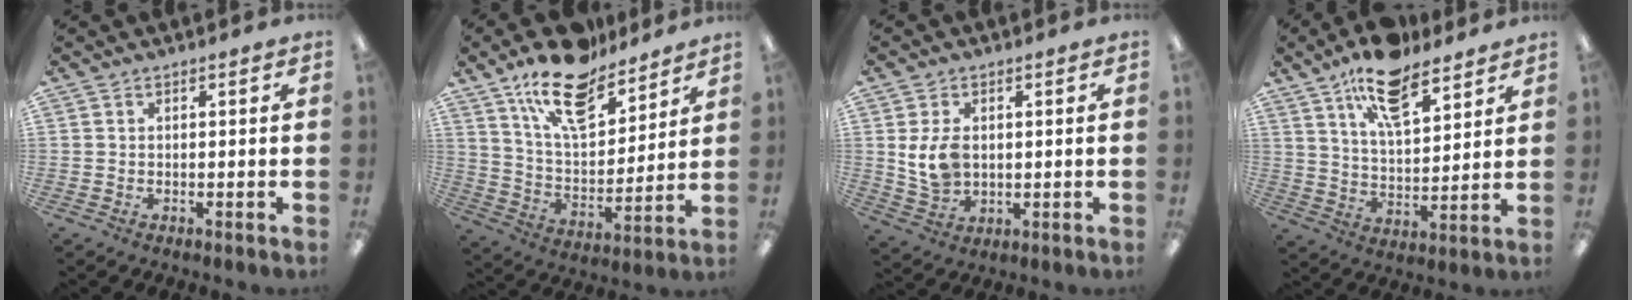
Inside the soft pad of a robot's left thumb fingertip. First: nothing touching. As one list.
[{"total": 17.9, "force": [13.3, 7.9, 9.1], "torque": [-0.153, -0.076, 0.234]}, {"total": 7.6, "force": [1.4, 5.4, 5.2], "torque": [-0.104, -0.002, 0.023]}, {"total": 14.7, "force": [10.3, 5.8, 8.7], "torque": [-0.143, -0.044, 0.177]}]